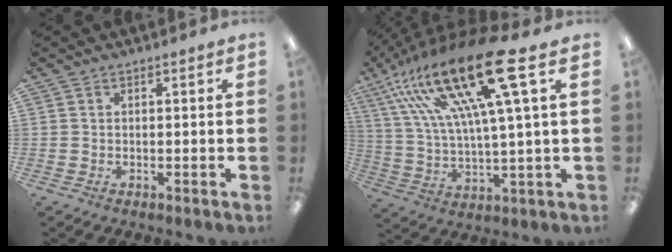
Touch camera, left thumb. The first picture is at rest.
{"total": 24.8, "force": [13.8, 5.3, 19.9], "torque": [-0.393, -0.075, 0.215]}